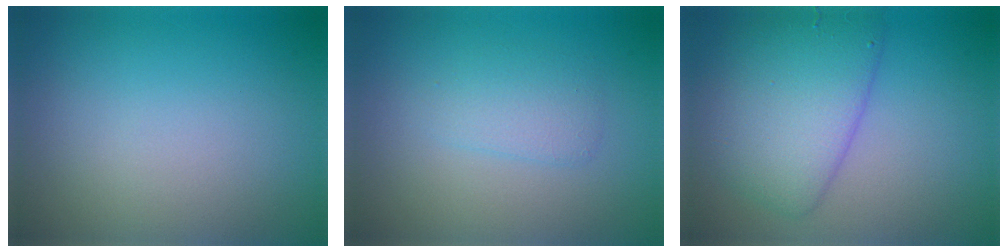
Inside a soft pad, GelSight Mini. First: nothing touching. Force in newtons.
{"total": 1.9, "press": 1.9, "slide": 0.0}
{"total": 6.1, "press": 6.1, "slide": 0.1}